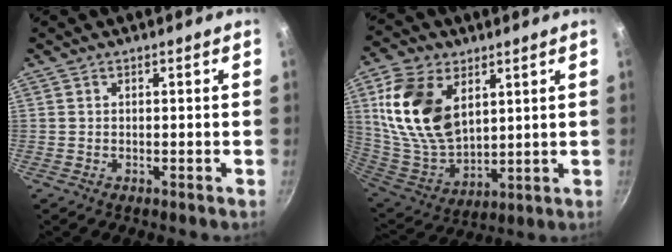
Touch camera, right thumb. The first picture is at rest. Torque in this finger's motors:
{"motor_torque": [-1.37, 2.35, 1.61, 0.75, 0.22]}